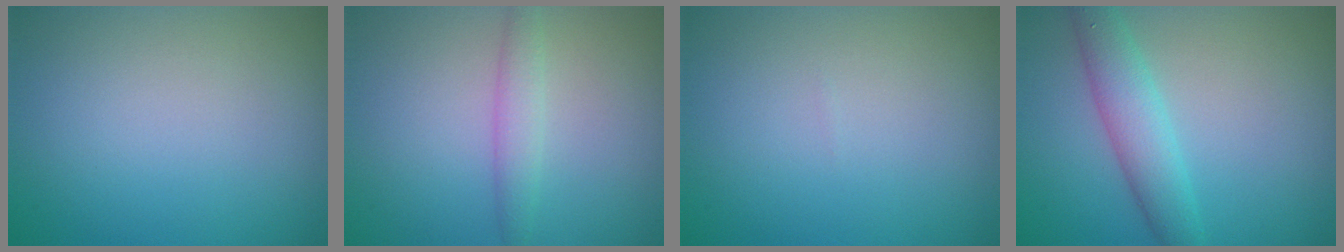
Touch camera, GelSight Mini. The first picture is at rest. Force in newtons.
{"total": 1.8, "press": 1.8, "slide": 0.1}
{"total": 0.0}
{"total": 3.7, "press": 3.7, "slide": 0.1}